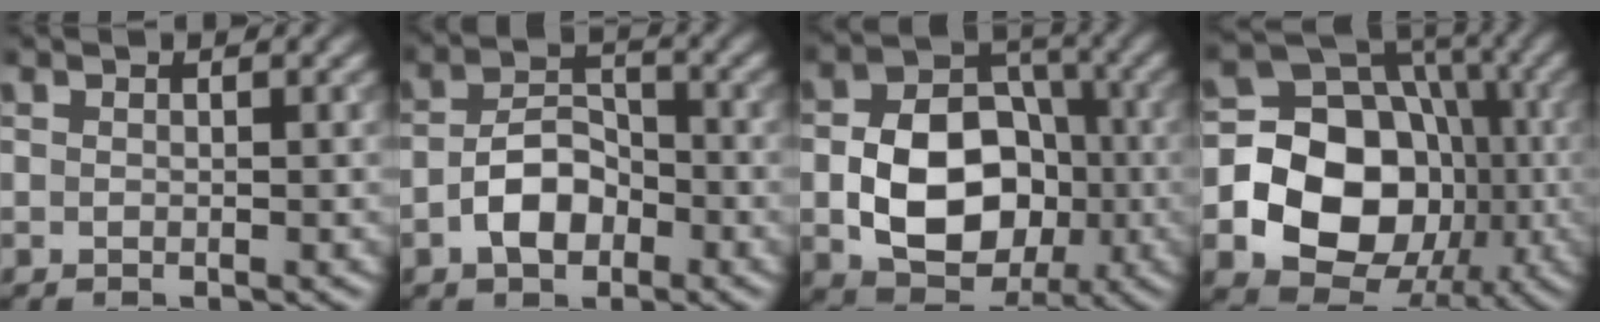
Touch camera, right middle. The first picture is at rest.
{"total": 4.2, "force": [-1.8, 2.7, 2.7], "torque": [-0.049, 0.005, -0.035]}
{"total": 9.6, "force": [-1.8, 7.0, 6.3], "torque": [-0.104, 0.001, -0.034]}
{"total": 15.3, "force": [-3.1, 12.6, 8.1], "torque": [-0.121, -0.018, -0.079]}